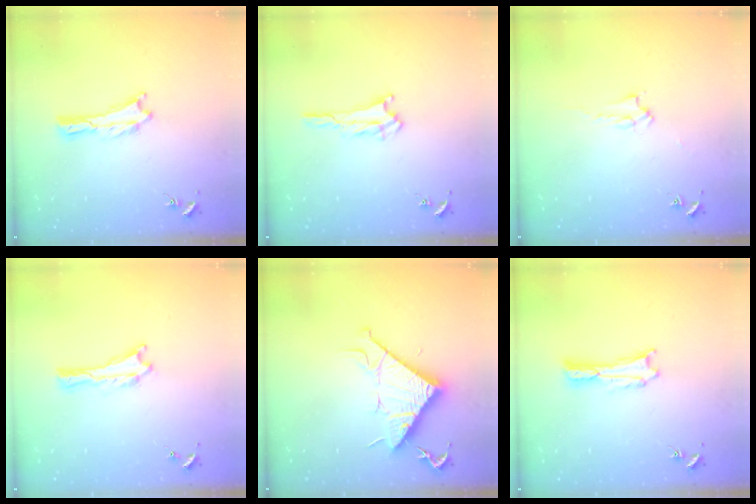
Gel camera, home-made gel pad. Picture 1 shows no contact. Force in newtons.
{"total": 1.7, "press": 1.7, "slide": 0.2}
{"total": 2.0, "press": 2.0, "slide": 0.2}
{"total": 0.0}
{"total": 10.2, "press": 10.2, "slide": 0.3}
{"total": 0.5, "press": 0.5, "slide": 0.2}